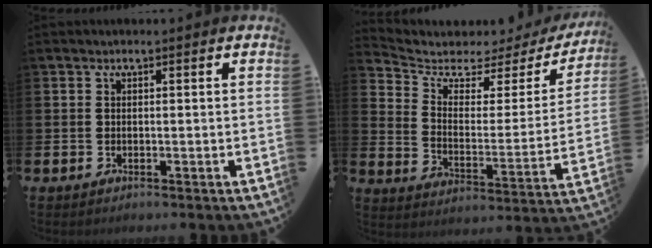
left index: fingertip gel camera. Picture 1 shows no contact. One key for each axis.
{"total": 4.3, "fx": 3.5, "fy": 2.2, "fz": 1.2, "tx": -0.053, "ty": -0.033, "tz": 0.048}